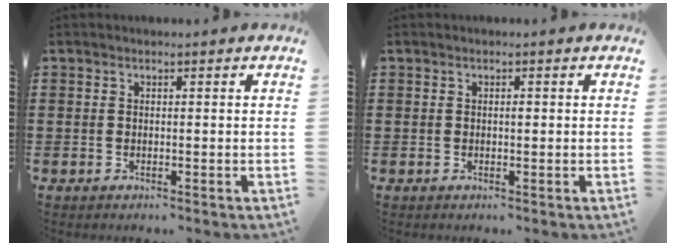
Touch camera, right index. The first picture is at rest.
{"total": 0.6, "force": [0.0, 0.2, 0.6], "torque": [-0.013, -0.003, 0.001]}